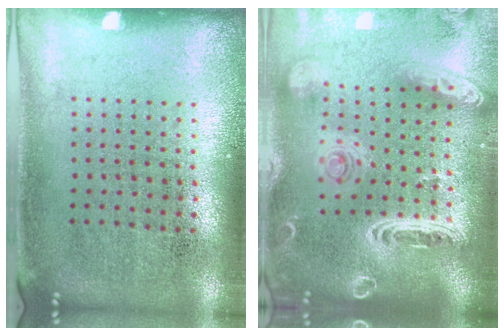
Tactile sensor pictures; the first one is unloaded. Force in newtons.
{"total": 3.5, "press": 2.8, "slide": 2.1}